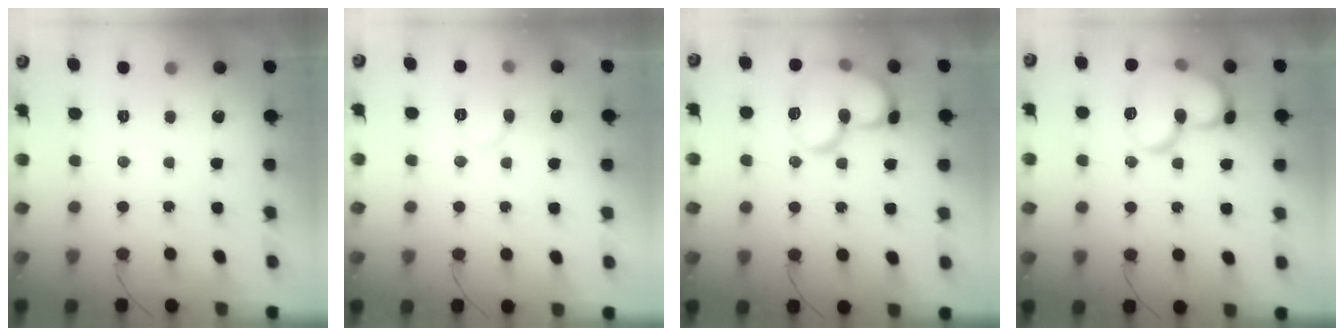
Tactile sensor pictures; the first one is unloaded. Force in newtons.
{"total": 5.8, "press": 5.8, "slide": 0.1}
{"total": 15.3, "press": 15.2, "slide": 1.2}
{"total": 15.3, "press": 15.2, "slide": 1.2}